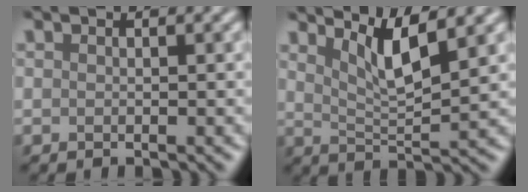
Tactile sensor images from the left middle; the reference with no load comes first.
{"total": 4.7, "force": [2.9, 0.8, 3.6], "torque": [-0.060, -0.003, 0.052]}